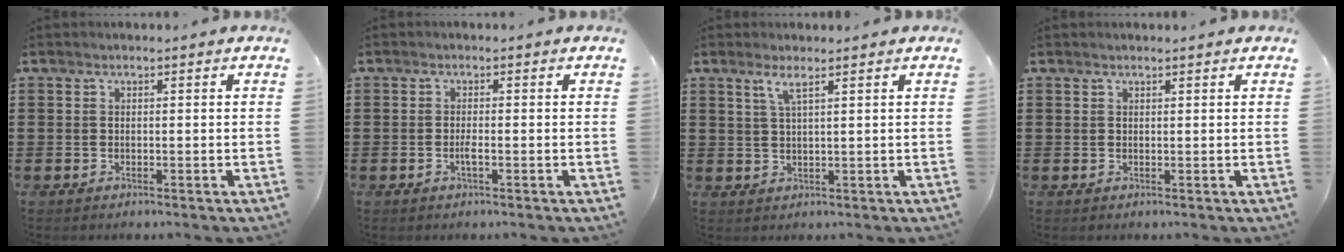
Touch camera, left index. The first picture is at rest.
{"total": 1.5, "force": [-0.5, 0.1, 1.5], "torque": [-0.036, -0.004, -0.011]}
{"total": 2.8, "force": [1.8, 0.0, 2.1], "torque": [-0.048, -0.001, 0.031]}
{"total": 0.6, "force": [0.5, 0.0, 0.4], "torque": [-0.008, -0.001, 0.010]}